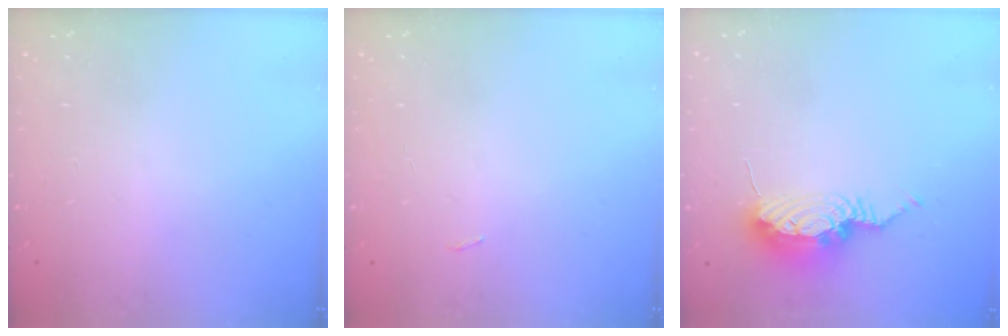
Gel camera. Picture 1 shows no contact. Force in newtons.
{"total": 2.8, "press": 2.4, "slide": 1.4}
{"total": 10.8, "press": 10.4, "slide": 2.8}